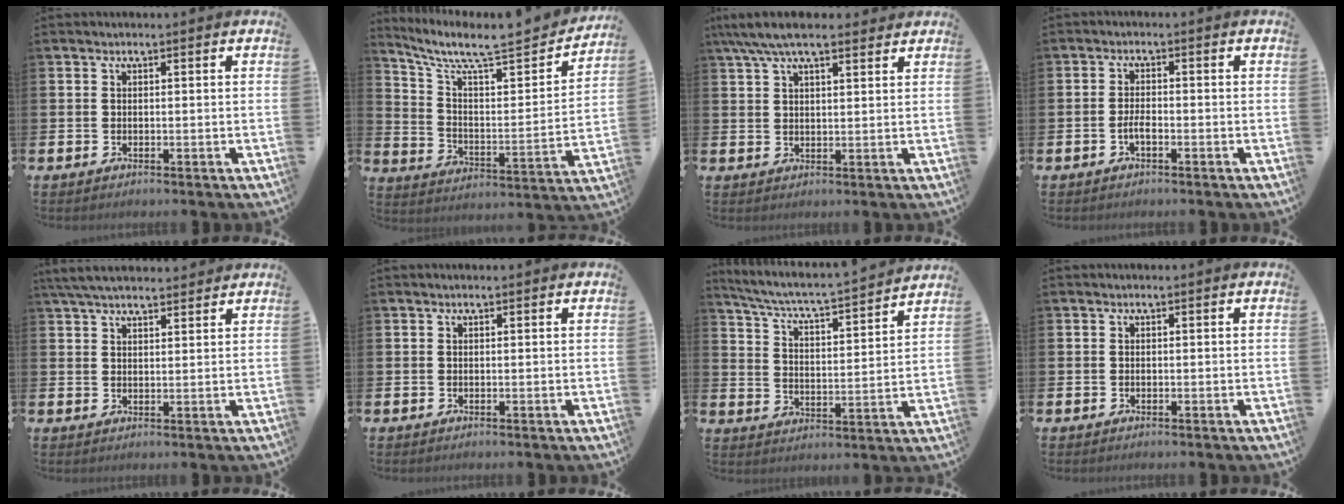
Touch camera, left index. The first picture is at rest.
{"total": 8.0, "force": [6.7, 1.7, 4.0], "torque": [-0.099, -0.057, 0.104]}
{"total": 6.3, "force": [5.2, 1.7, 3.1], "torque": [-0.072, -0.008, 0.095]}
{"total": 1.9, "force": [-0.8, 0.7, 1.5], "torque": [-0.027, 0.001, -0.016]}
{"total": 4.9, "force": [4.6, 1.0, 1.6], "torque": [-0.048, -0.008, 0.087]}
{"total": 0.0}
{"total": 5.4, "force": [5.1, 0.1, 1.8], "torque": [-0.062, -0.047, 0.079]}
{"total": 0.0}